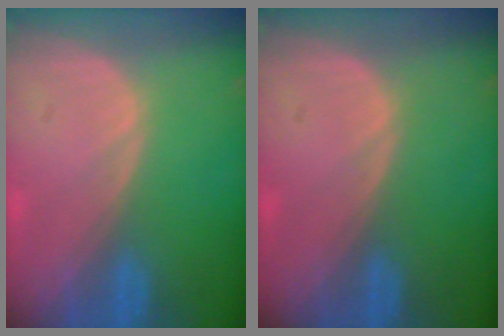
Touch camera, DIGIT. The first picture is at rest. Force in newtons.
{"total": 0.0}